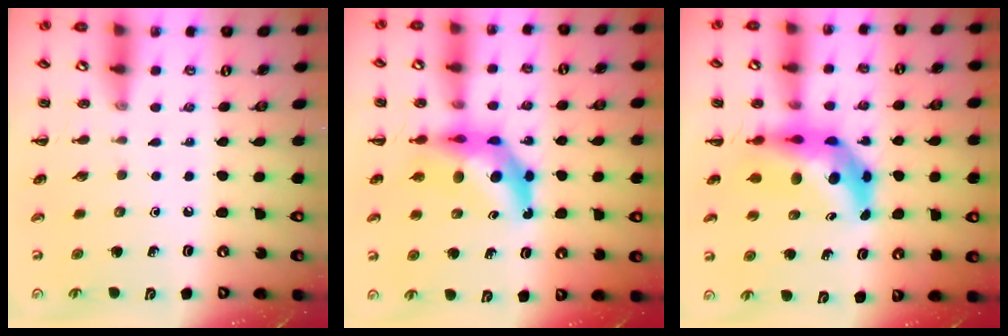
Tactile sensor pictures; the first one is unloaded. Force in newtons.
{"total": 9.7, "press": 9.1, "slide": 3.3}
{"total": 9.1, "press": 8.7, "slide": 2.7}